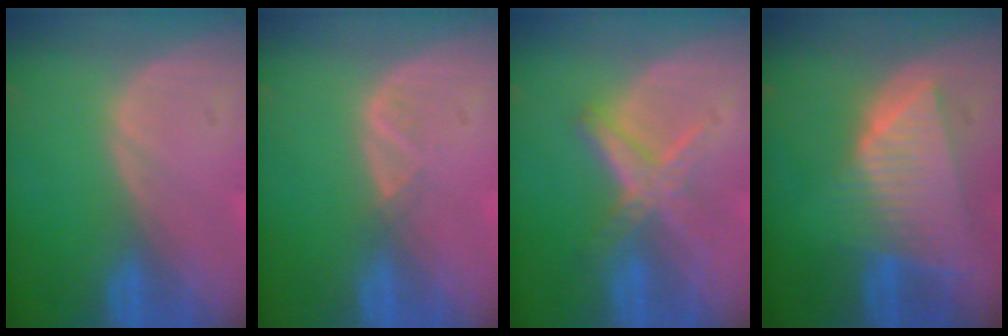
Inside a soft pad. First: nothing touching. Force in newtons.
{"total": 1.3, "press": 1.2, "slide": 0.7}
{"total": 5.8, "press": 5.4, "slide": 2.1}
{"total": 8.8, "press": 7.9, "slide": 3.7}